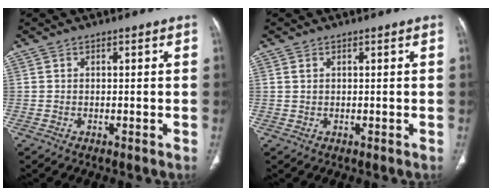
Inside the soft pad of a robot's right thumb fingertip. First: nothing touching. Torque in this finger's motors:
{"motor_torque": [-0.19, -0.13, -0.38, 0.25, -0.02]}